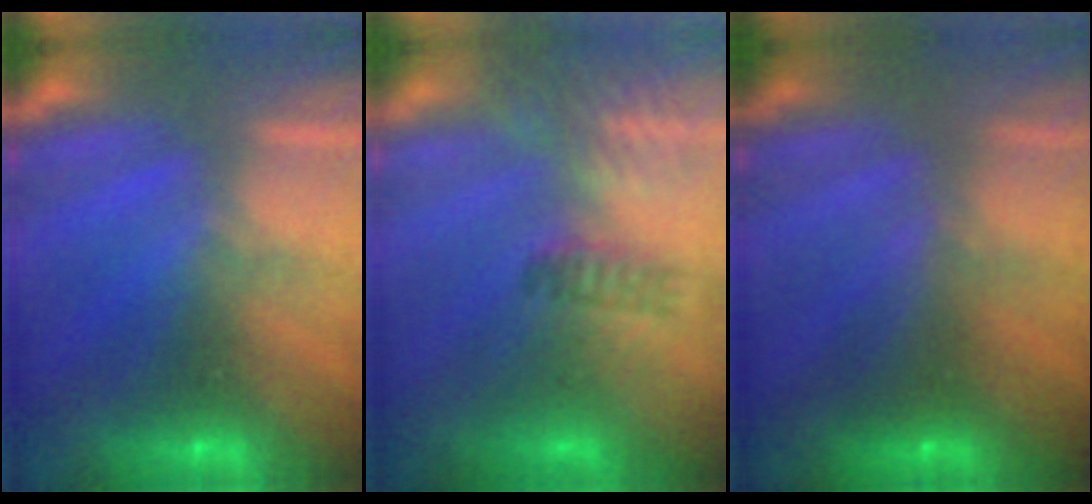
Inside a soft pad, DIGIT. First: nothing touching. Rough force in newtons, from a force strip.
{"total": 5.8}
{"total": 2.1}